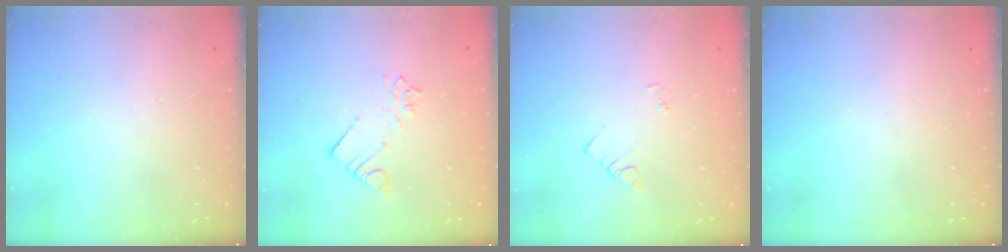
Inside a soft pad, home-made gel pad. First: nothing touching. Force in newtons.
{"total": 2.2, "press": 2.2, "slide": 0.1}
{"total": 3.3, "press": 3.2, "slide": 0.4}
{"total": 0.0}